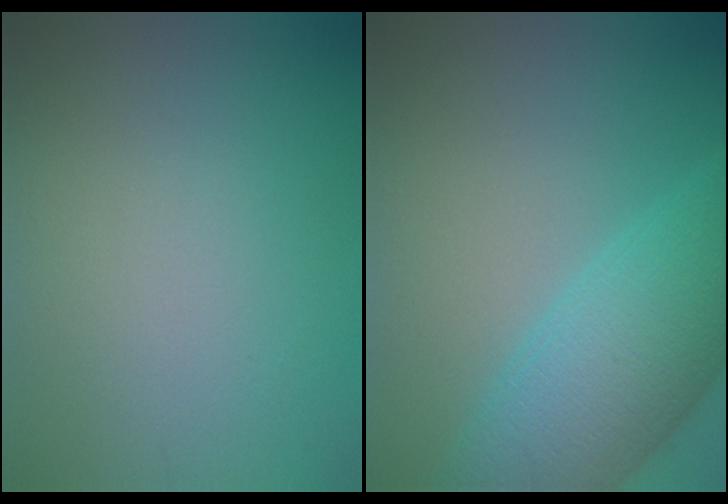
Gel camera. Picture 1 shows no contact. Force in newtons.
{"total": 8.8, "press": 8.8, "slide": 0.3}